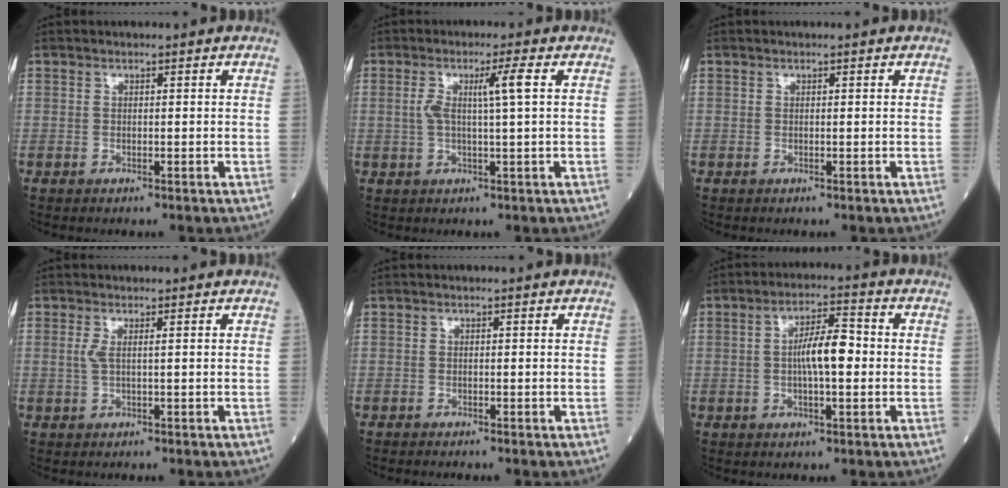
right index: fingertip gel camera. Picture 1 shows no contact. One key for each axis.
{"total": 4.7, "fx": 0.9, "fy": -0.5, "fz": 4.6, "tx": -0.088, "ty": 0.006, "tz": 0.019}
{"total": 0.0}
{"total": 1.6, "fx": 0.3, "fy": 0.0, "fz": 1.6, "tx": -0.044, "ty": 0.002, "tz": 0.006}
{"total": 1.1, "fx": -1.0, "fy": 0.0, "fz": 0.4, "tx": -0.006, "ty": 0.000, "tz": -0.013}
{"total": 6.7, "fx": -0.2, "fy": 1.6, "fz": 6.5, "tx": -0.117, "ty": 0.013, "tz": -0.006}